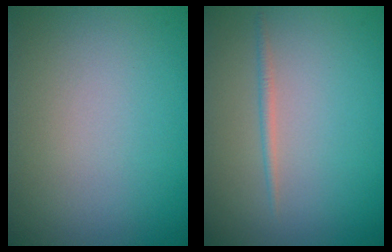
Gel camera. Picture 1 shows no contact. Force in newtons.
{"total": 0.9, "press": 0.9, "slide": 0.0}